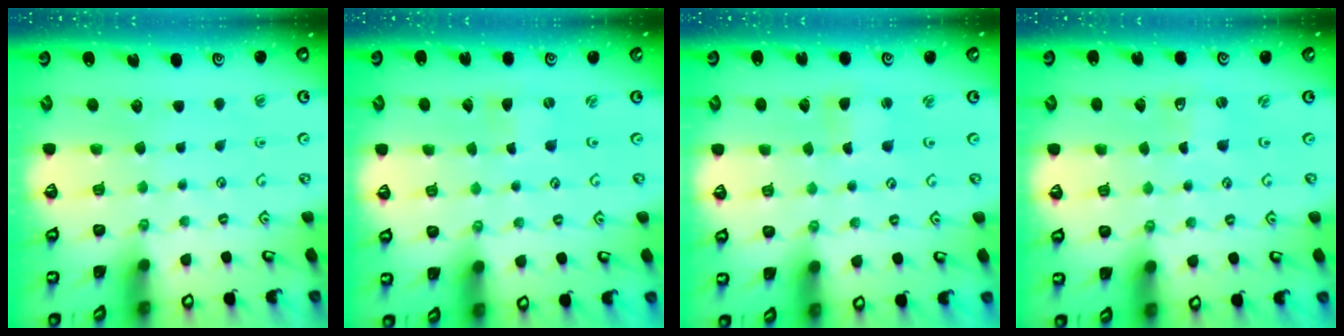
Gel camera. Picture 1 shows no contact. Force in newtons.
{"total": 0.0}
{"total": 1.4, "press": 1.3, "slide": 0.3}
{"total": 0.0}